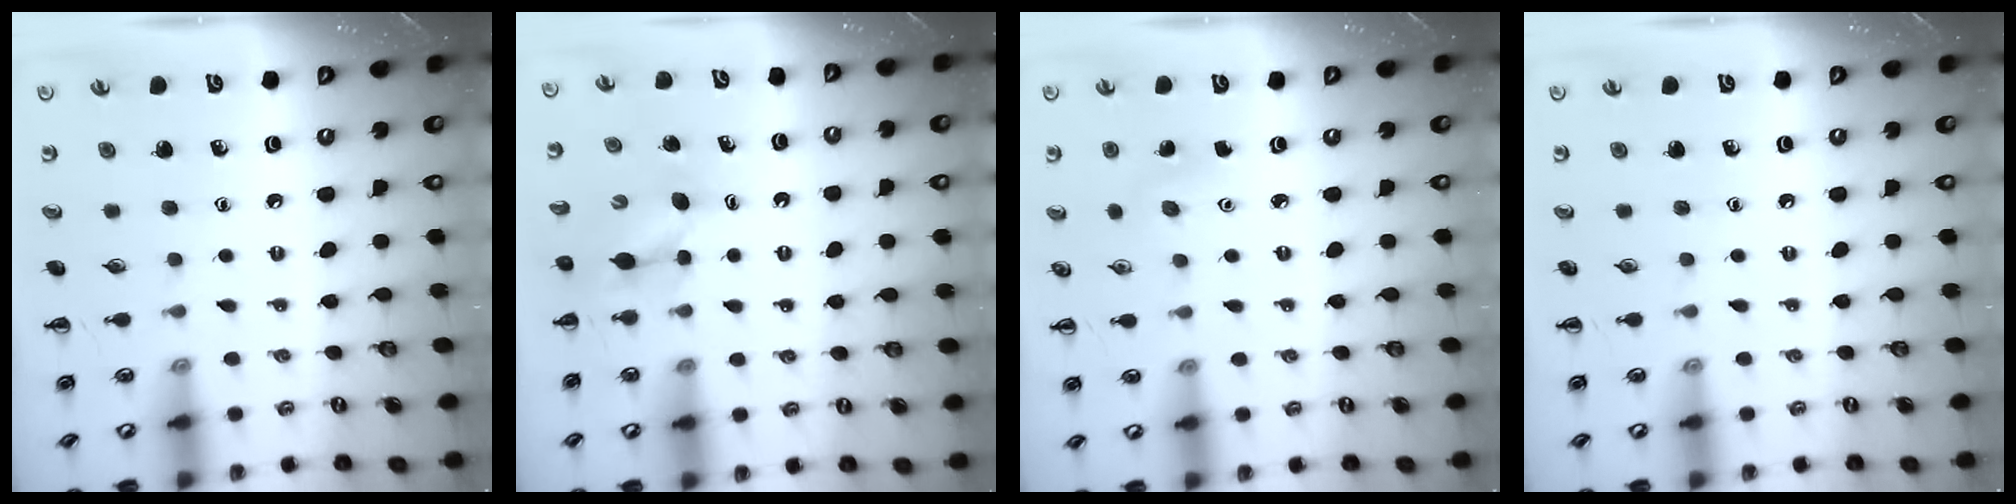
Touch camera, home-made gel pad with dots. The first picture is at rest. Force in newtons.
{"total": 3.5, "press": 3.4, "slide": 0.9}
{"total": 2.9, "press": 2.8, "slide": 0.8}
{"total": 0.0}